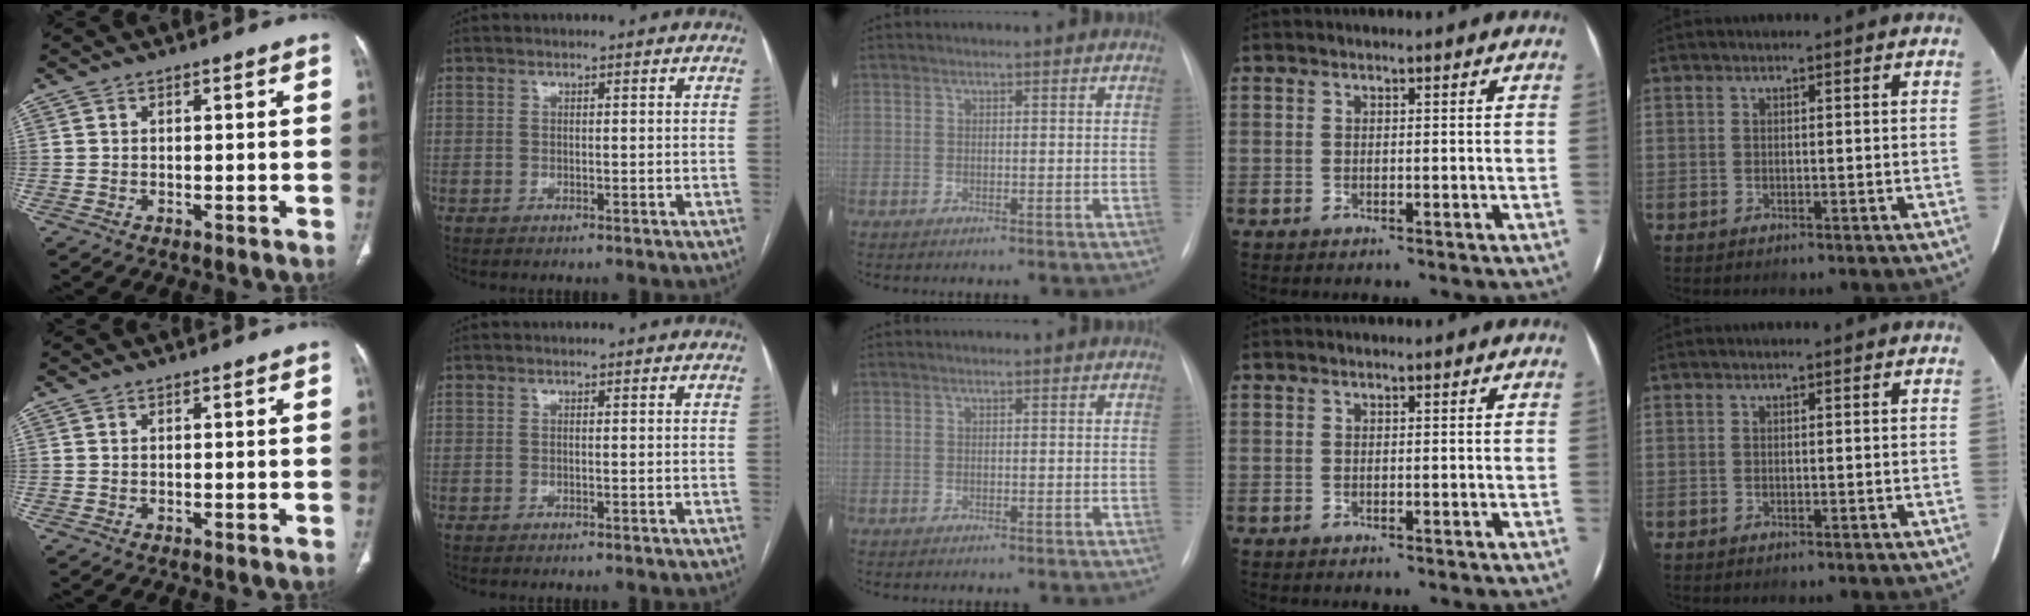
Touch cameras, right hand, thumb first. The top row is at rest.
{}